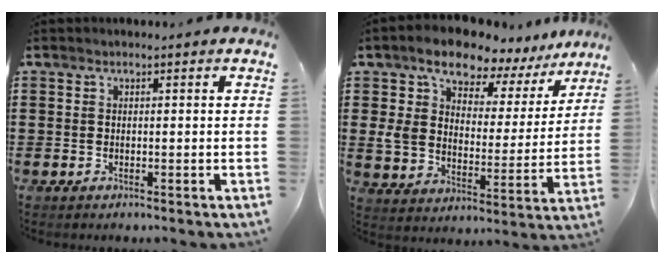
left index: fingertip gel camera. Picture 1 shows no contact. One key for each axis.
{"total": 9.4, "fx": 7.3, "fy": 4.5, "fz": 4.0, "tx": -0.099, "ty": -0.041, "tz": 0.129}